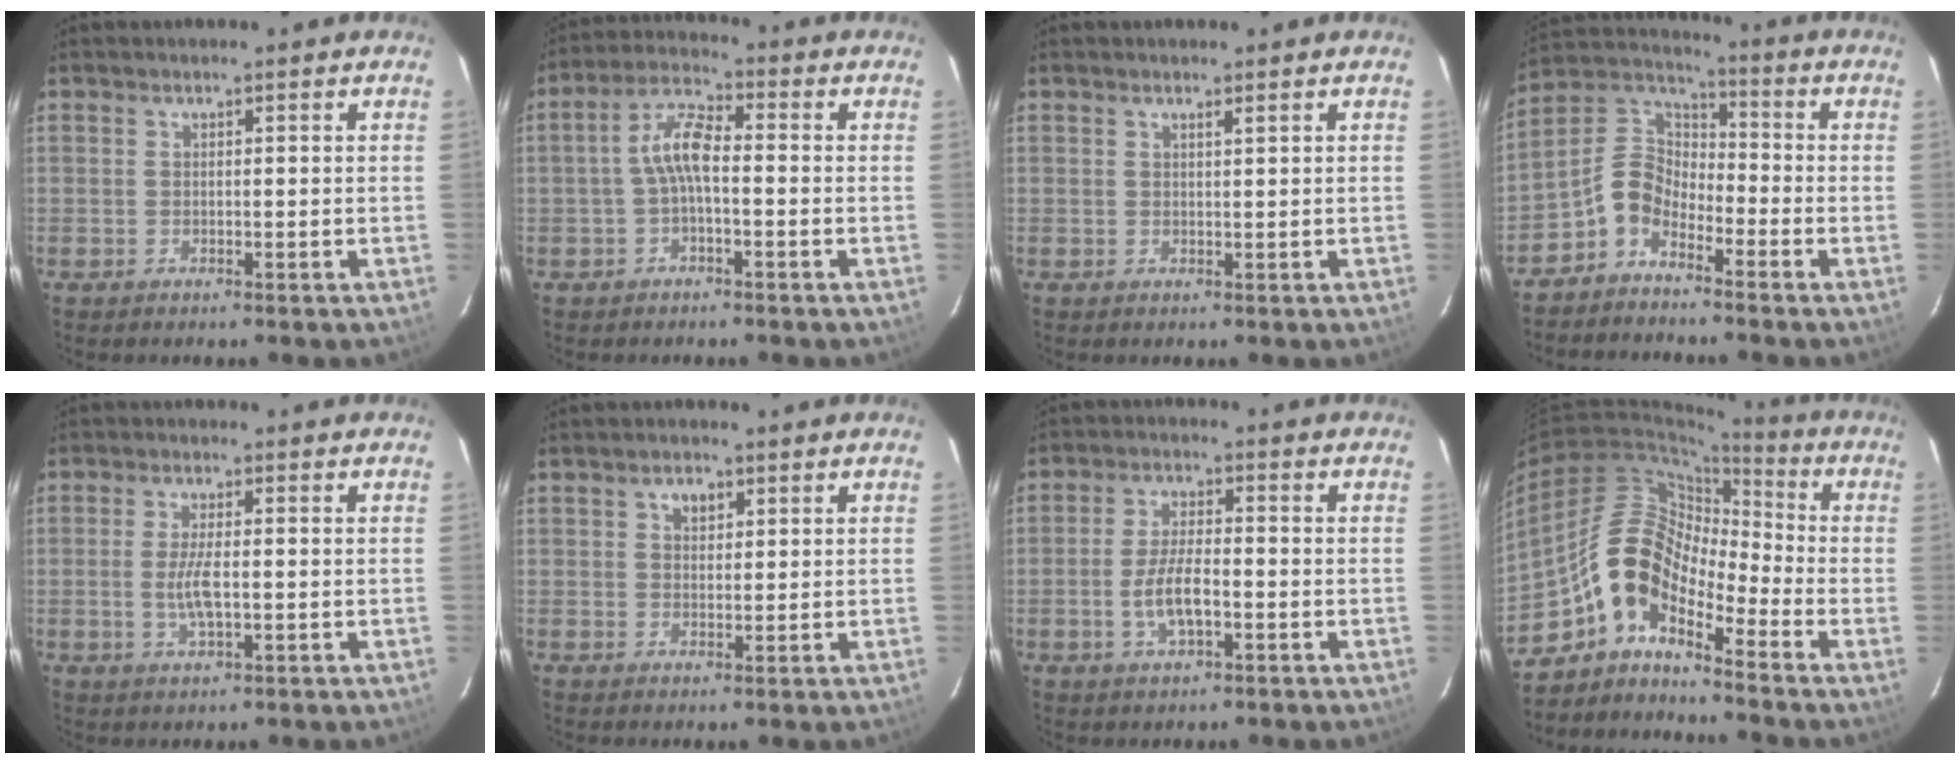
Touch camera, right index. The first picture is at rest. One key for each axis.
{"total": 5.8, "fx": -1.1, "fy": 2.0, "fz": 5.3, "tx": -0.116, "ty": 0.021, "tz": -0.025}
{"total": 0.7, "fx": 0.5, "fy": 0.0, "fz": 0.4, "tx": -0.005, "ty": 0.000, "tz": 0.009}
{"total": 7.8, "fx": -5.0, "fy": 4.5, "fz": 4.0, "tx": -0.087, "ty": 0.029, "tz": -0.113}
{"total": 4.8, "fx": -0.7, "fy": 1.4, "fz": 4.6, "tx": -0.092, "ty": -0.002, "tz": -0.012}
{"total": 3.3, "fx": 1.4, "fy": 2.8, "fz": 0.9, "tx": -0.005, "ty": 0.008, "tz": 0.022}
{"total": 6.3, "fx": -2.1, "fy": 2.2, "fz": 5.6, "tx": -0.114, "ty": 0.000, "tz": -0.037}
{"total": 10.6, "fx": -6.9, "fy": 4.5, "fz": 6.6, "tx": -0.115, "ty": 0.027, "tz": -0.150}